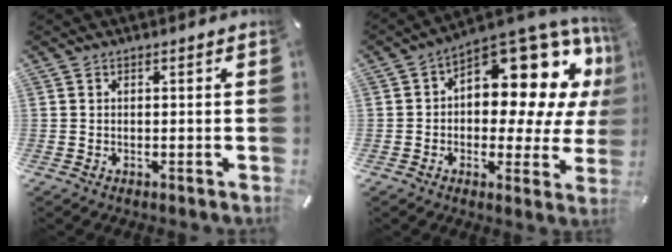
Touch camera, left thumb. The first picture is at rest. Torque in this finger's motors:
{"motor_torque": [2.44, 2.56, 1.37, -1.10, 0.49]}